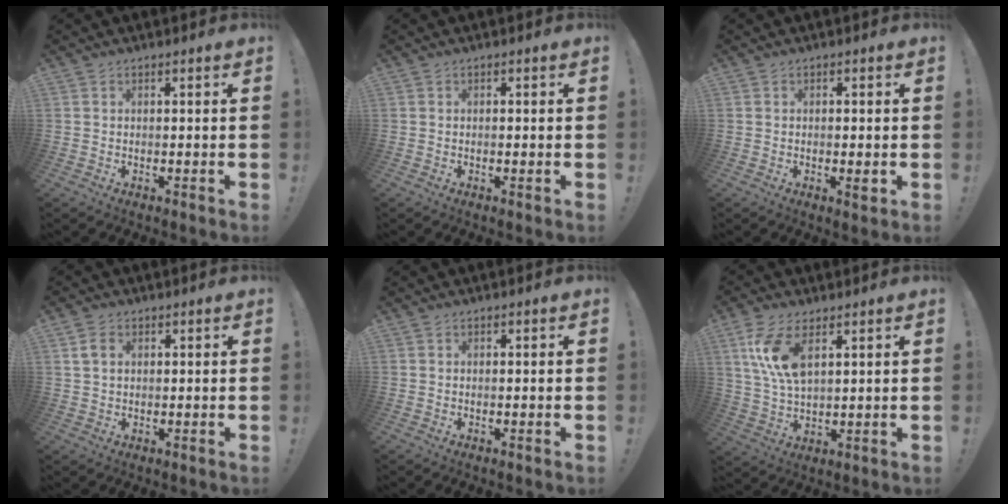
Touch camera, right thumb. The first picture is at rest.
{"total": 0.8, "force": [-0.4, 0.3, 0.6], "torque": [-0.015, 0.003, -0.005]}
{"total": 2.4, "force": [-0.6, 0.5, 2.2], "torque": [-0.029, 0.000, -0.011]}
{"total": 3.5, "force": [1.4, 2.2, 2.3], "torque": [-0.040, 0.001, 0.027]}
{"total": 0.0}
{"total": 10.6, "force": [5.2, 4.6, 8.1], "torque": [-0.166, -0.023, 0.092]}